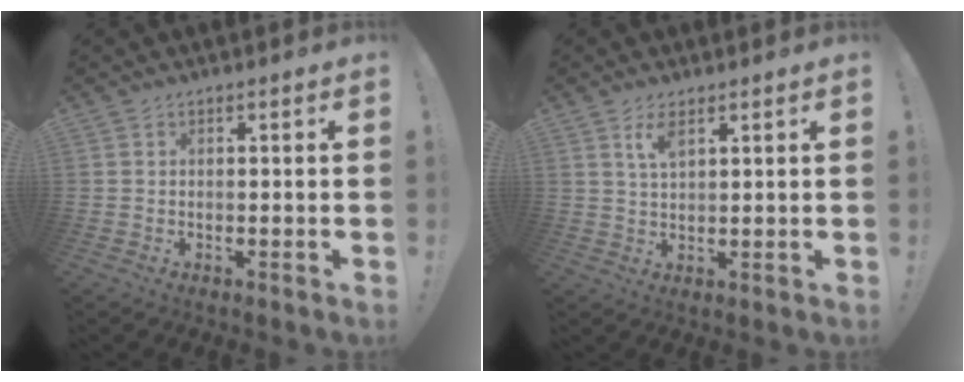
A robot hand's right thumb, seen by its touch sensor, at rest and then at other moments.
{"total": 4.3, "force": [2.3, 1.6, 3.2], "torque": [-0.058, -0.004, 0.040]}